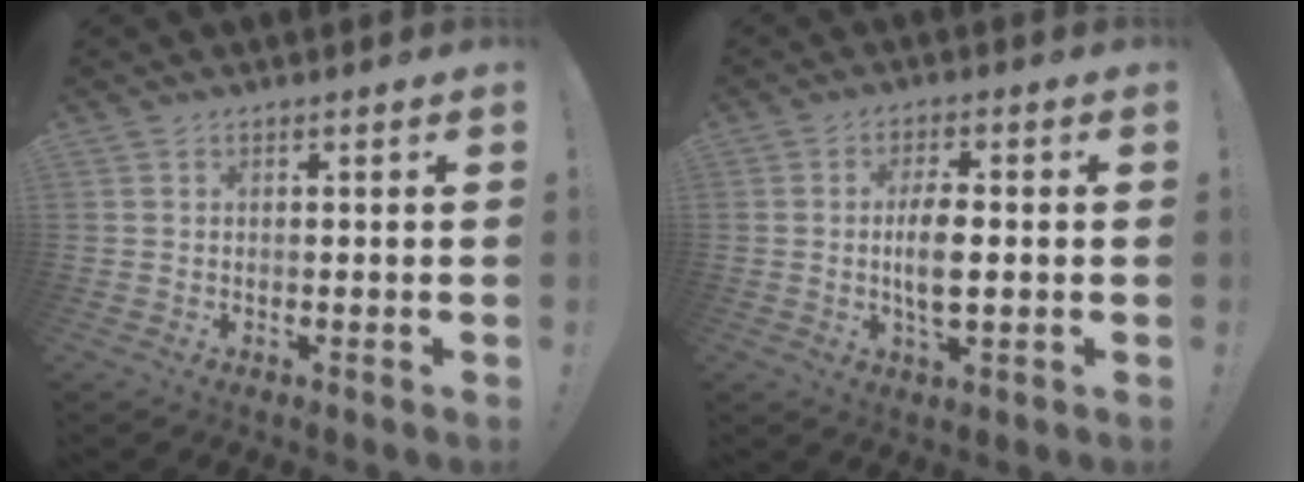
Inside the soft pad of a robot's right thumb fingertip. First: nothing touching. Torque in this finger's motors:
{"motor_torque": [0.87, 1.21, 0.85, -0.22, 0.34]}